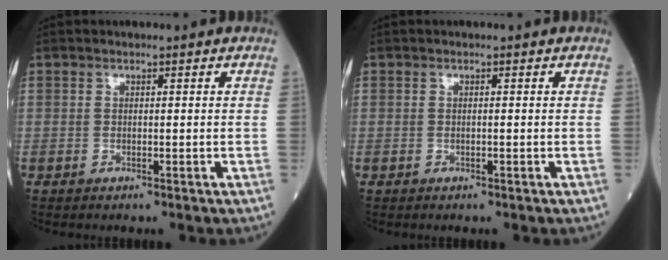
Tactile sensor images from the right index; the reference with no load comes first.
{"total": 0.0}